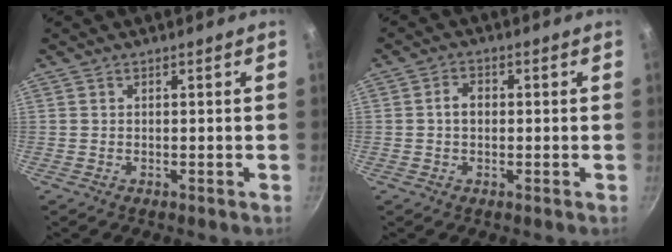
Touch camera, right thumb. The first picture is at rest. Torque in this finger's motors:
{"motor_torque": [-0.23, 0.41, 0.24, -0.15, -0.03]}